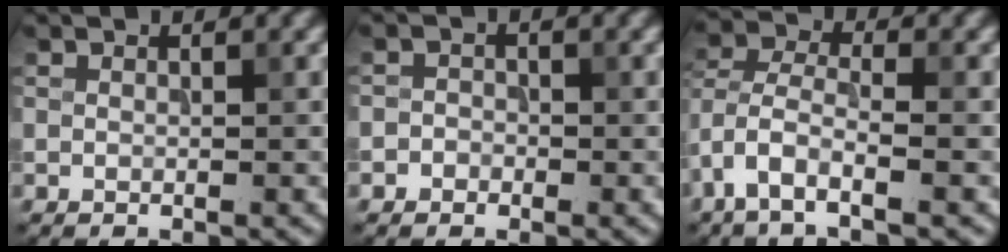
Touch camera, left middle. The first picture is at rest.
{"total": 1.2, "force": [-0.5, 1.1, 0.2], "torque": [0.016, 0.002, -0.016]}
{"total": 4.5, "force": [-2.6, 1.8, 3.3], "torque": [-0.070, -0.001, -0.062]}